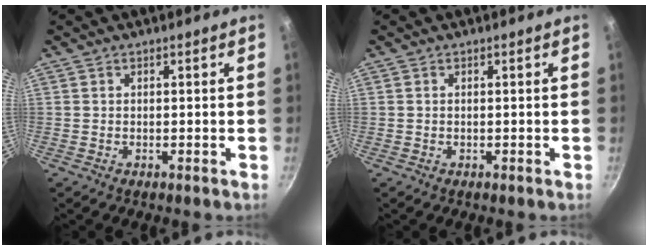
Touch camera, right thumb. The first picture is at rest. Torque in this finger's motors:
{"motor_torque": [-0.03, 0.03, -0.21, 0.00, 0.01]}